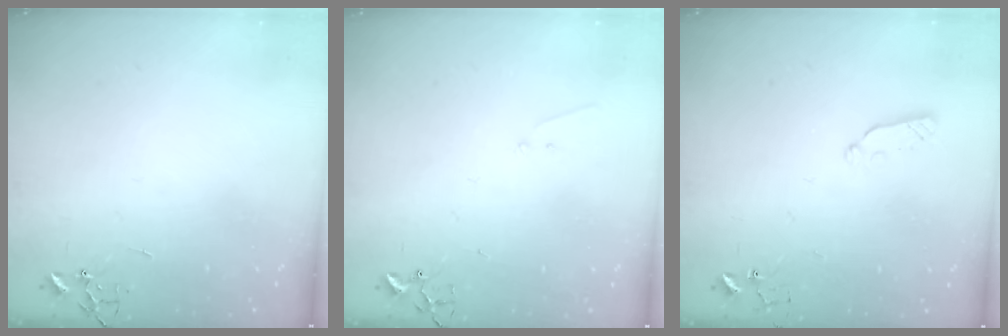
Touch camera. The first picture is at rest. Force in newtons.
{"total": 5.7, "press": 5.7, "slide": 0.7}
{"total": 3.8, "press": 3.8, "slide": 0.6}